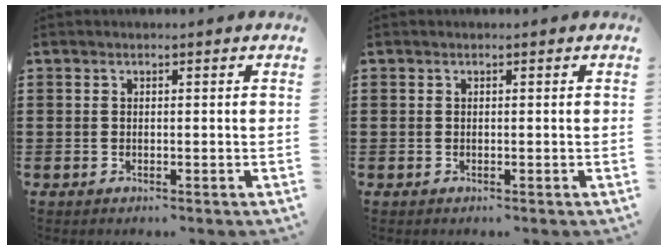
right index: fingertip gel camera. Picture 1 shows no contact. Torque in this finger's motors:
{"motor_torque": [-0.19, 0.19, 0.00, -0.01]}